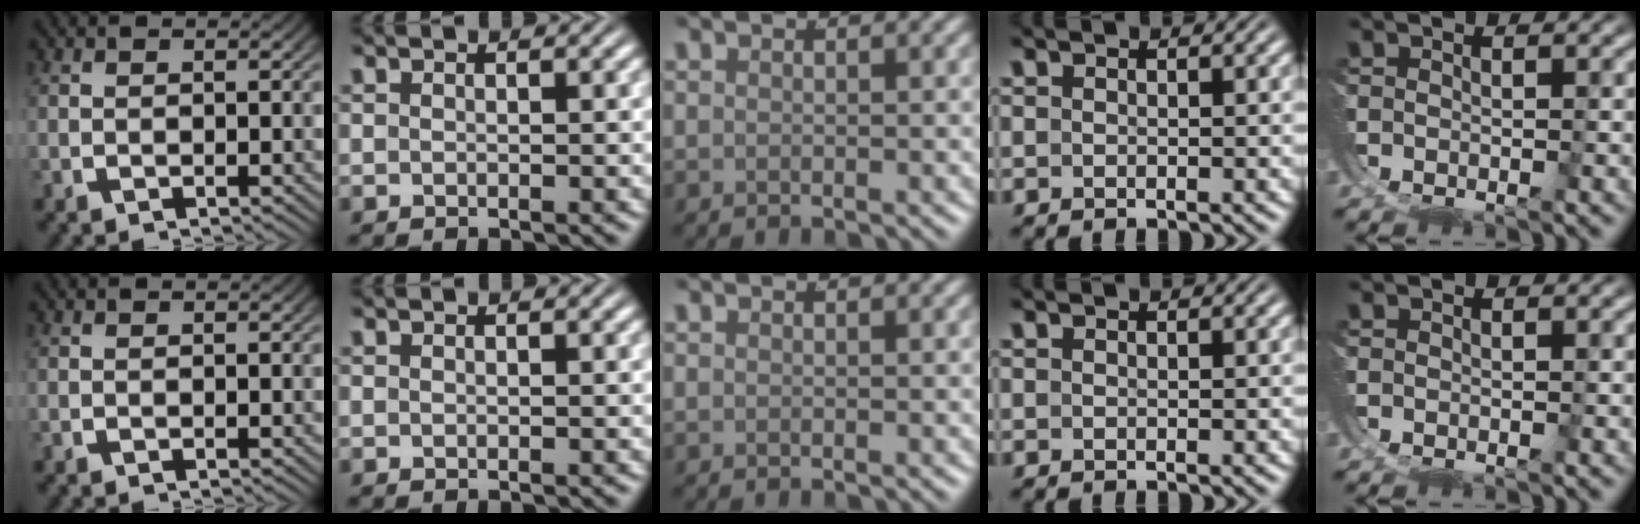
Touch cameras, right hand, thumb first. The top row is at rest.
{}